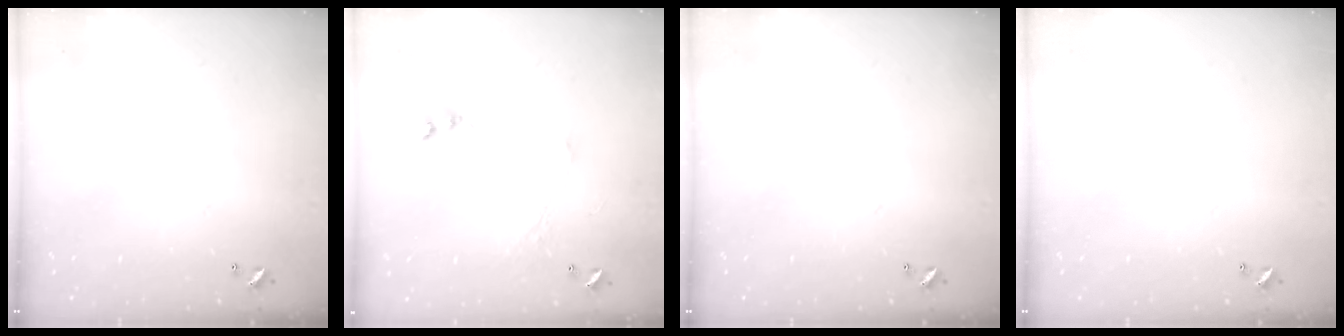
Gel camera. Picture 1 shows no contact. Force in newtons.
{"total": 1.0, "press": 0.9, "slide": 0.4}
{"total": 0.0}
{"total": 0.0}